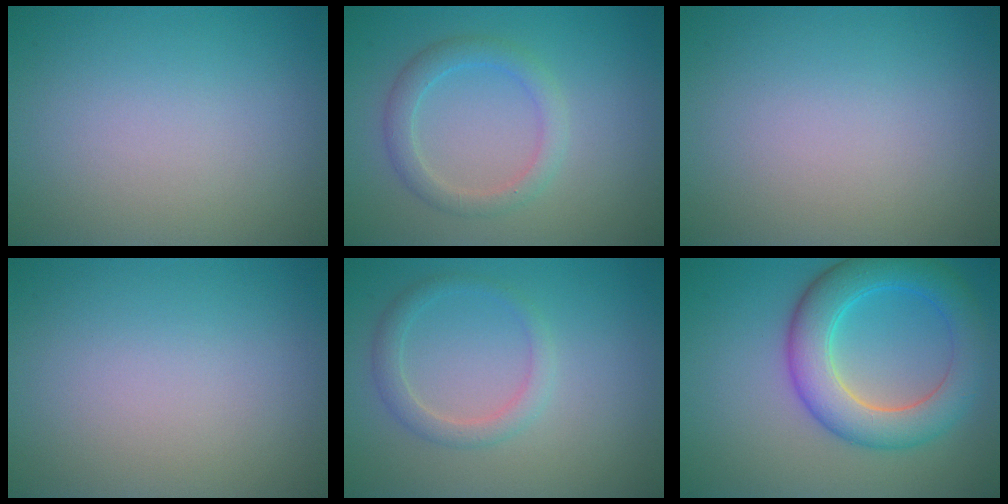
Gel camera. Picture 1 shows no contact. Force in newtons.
{"total": 2.5, "press": 2.5, "slide": 0.0}
{"total": 0.0}
{"total": 0.0}
{"total": 2.0, "press": 2.0, "slide": 0.0}
{"total": 6.7, "press": 6.7, "slide": 0.3}